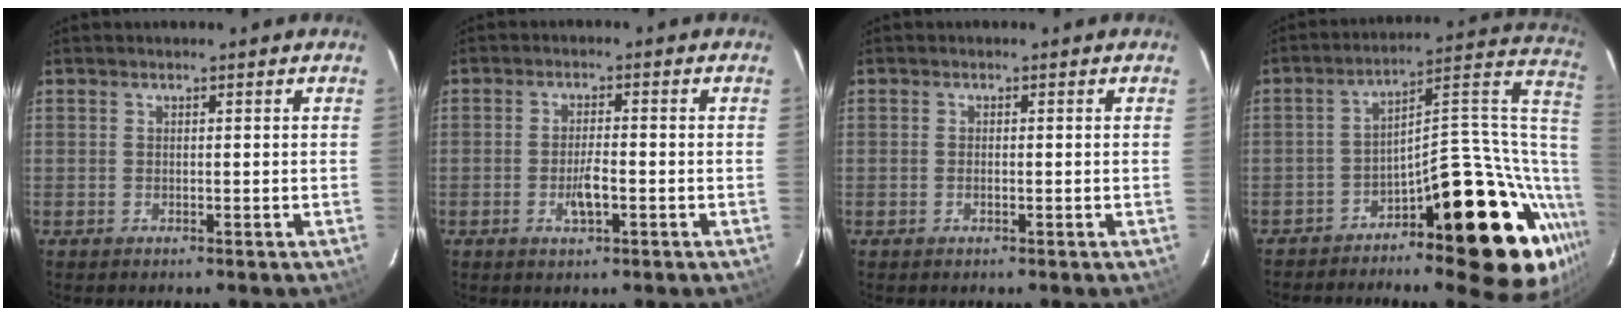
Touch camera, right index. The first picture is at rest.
{"total": 3.9, "force": [-1.5, 1.1, 3.4], "torque": [-0.065, -0.003, -0.023]}
{"total": 0.8, "force": [-0.1, 0.4, 0.7], "torque": [-0.015, 0.000, -0.003]}
{"total": 21.5, "force": [-9.3, 7.8, 17.8], "torque": [-0.191, 0.048, -0.138]}